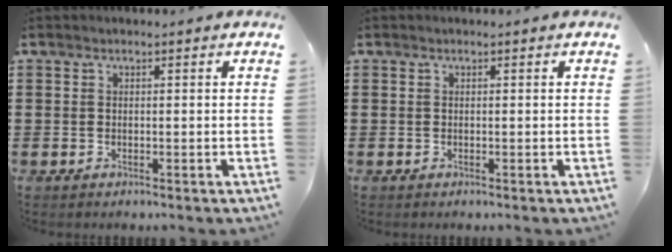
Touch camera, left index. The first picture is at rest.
{"total": 0.0}